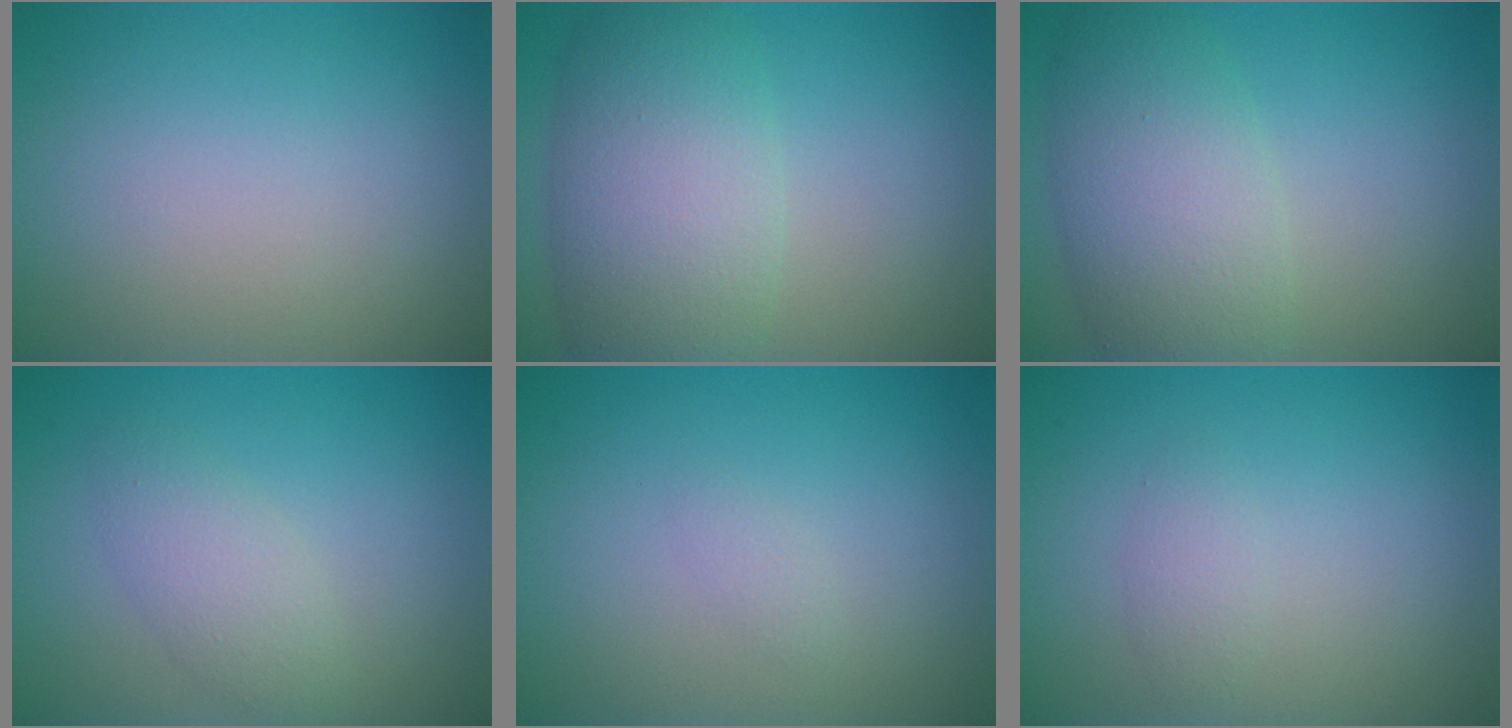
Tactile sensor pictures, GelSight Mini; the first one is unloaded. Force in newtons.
{"total": 7.4, "press": 7.4, "slide": 0.4}
{"total": 6.6, "press": 6.5, "slide": 0.4}
{"total": 2.5, "press": 2.5, "slide": 0.0}
{"total": 0.7, "press": 0.7, "slide": 0.1}
{"total": 1.1, "press": 1.1, "slide": 0.1}